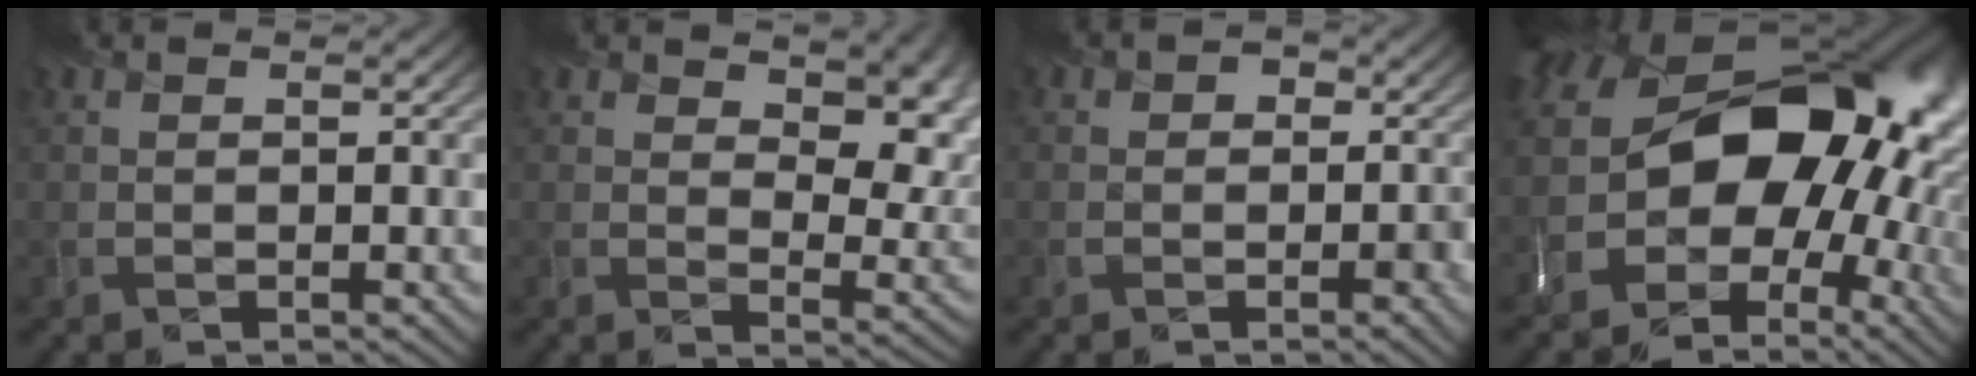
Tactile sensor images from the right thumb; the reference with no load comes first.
{"total": 9.6, "force": [4.3, 5.0, 7.0], "torque": [-0.111, -0.016, 0.079]}
{"total": 2.6, "force": [-0.9, 2.2, 1.1], "torque": [-0.003, -0.005, -0.019]}
{"total": 18.7, "force": [-1.6, 14.5, 11.7], "torque": [-0.139, -0.027, -0.020]}